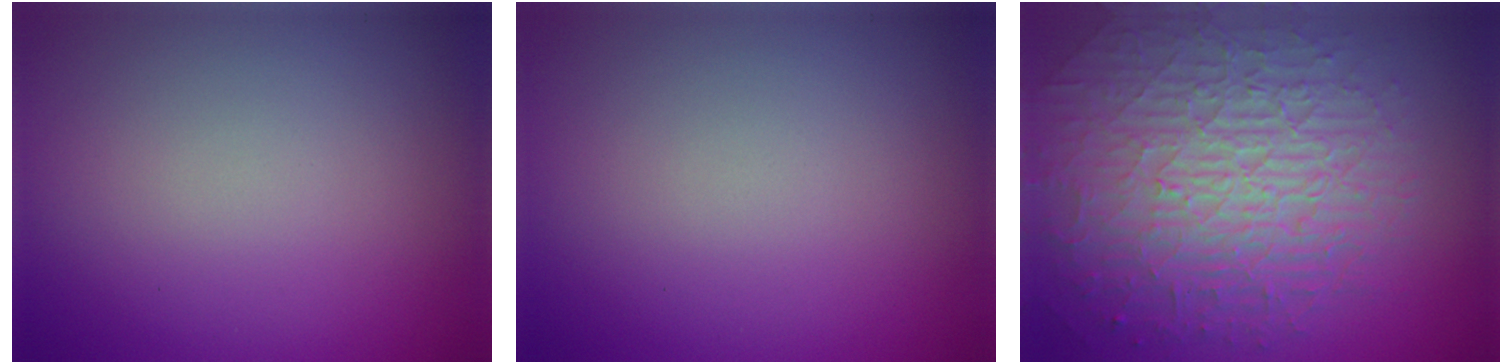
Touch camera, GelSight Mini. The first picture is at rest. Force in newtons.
{"total": 0.0}
{"total": 9.7, "press": 6.3, "slide": 7.4}